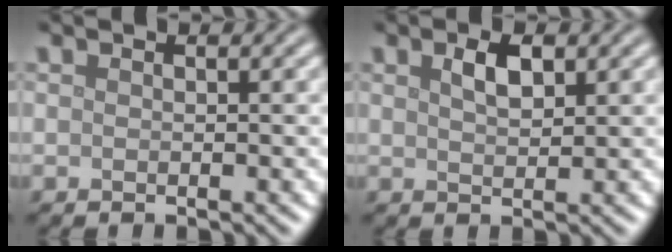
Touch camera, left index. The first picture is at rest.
{"total": 2.1, "force": [1.1, 0.9, 1.6], "torque": [-0.031, 0.003, 0.021]}